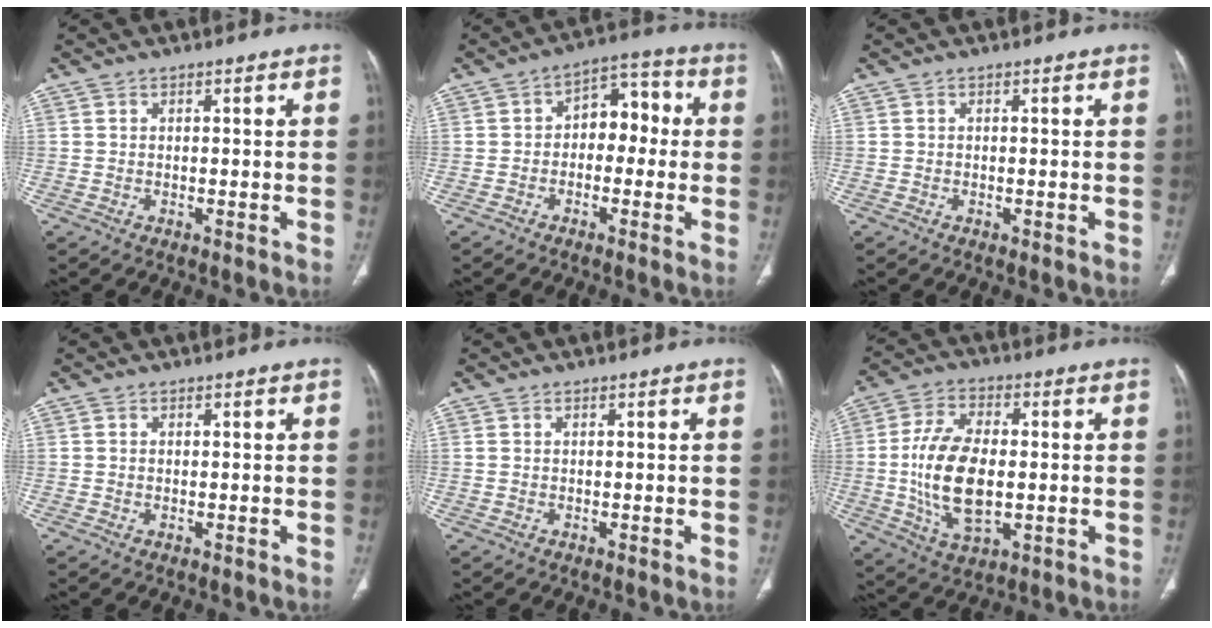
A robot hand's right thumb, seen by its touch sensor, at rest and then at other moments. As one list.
[{"total": 7.8, "force": [-0.3, 5.3, 5.8], "torque": [-0.044, 0.037, -0.018]}, {"total": 0.0}, {"total": 0.0}, {"total": 0.0}, {"total": 15.2, "force": [-0.9, 8.1, 12.8], "torque": [-0.244, -0.002, -0.011]}]